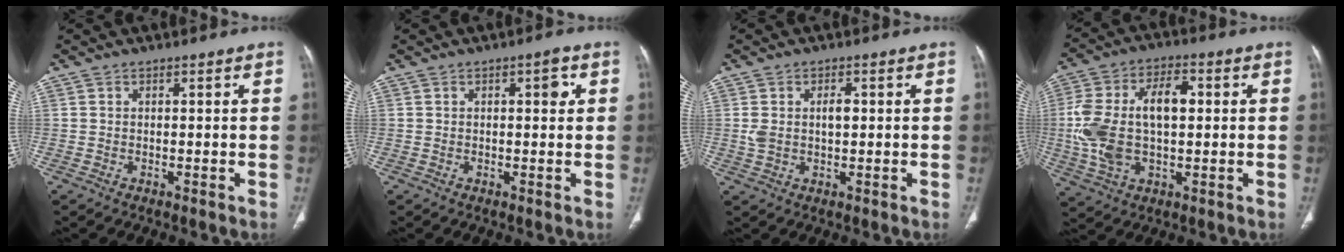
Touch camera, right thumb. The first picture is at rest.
{"total": 2.8, "force": [0.7, 1.2, 2.4], "torque": [-0.027, 0.003, 0.006]}
{"total": 4.7, "force": [0.5, 2.7, 3.8], "torque": [-0.081, 0.012, 0.014]}
{"total": 16.1, "force": [0.6, 8.8, 13.5], "torque": [-0.278, 0.024, 0.014]}